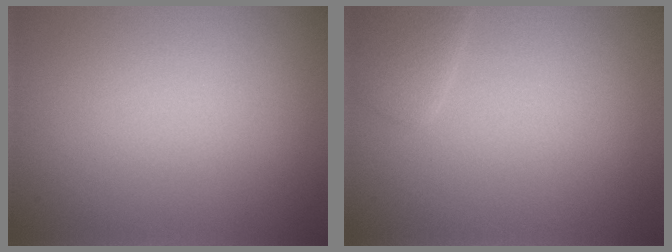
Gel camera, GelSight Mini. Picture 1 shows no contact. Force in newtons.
{"total": 1.6, "press": 1.6, "slide": 0.0}